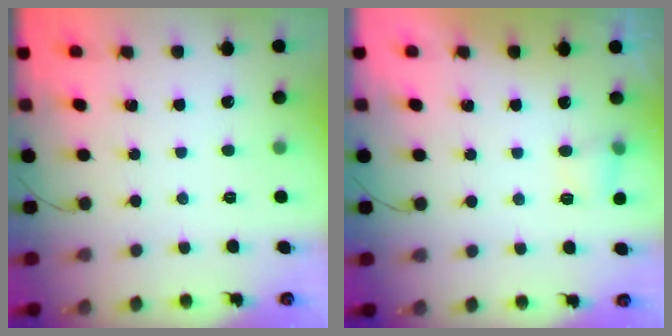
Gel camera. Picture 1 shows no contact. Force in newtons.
{"total": 3.9, "press": 3.7, "slide": 1.3}